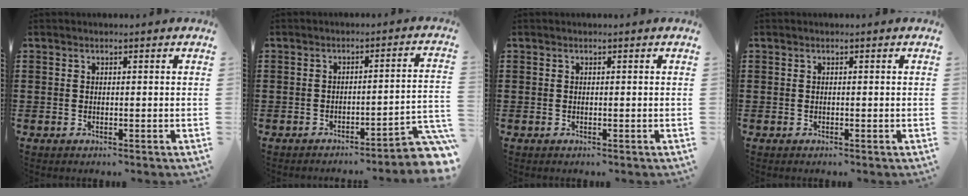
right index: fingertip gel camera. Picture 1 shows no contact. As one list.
[{"total": 3.7, "force": [-3.1, -0.1, 2.0], "torque": [-0.038, -0.017, -0.064]}, {"total": 0.0}, {"total": 0.0}]